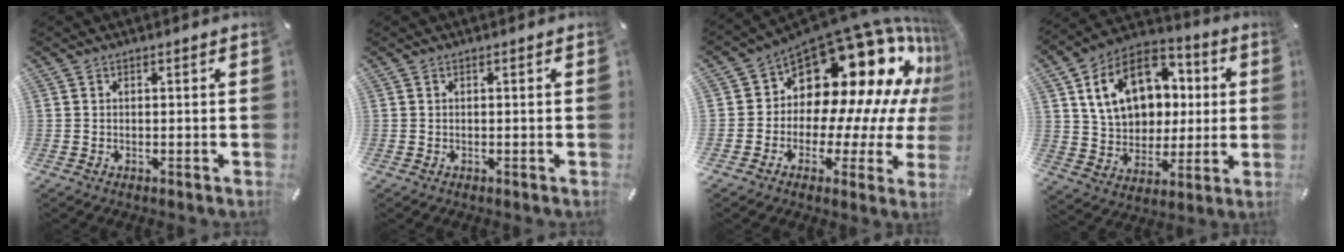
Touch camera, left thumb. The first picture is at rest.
{"total": 0.0}
{"total": 22.3, "force": [11.8, 12.5, 14.2], "torque": [-0.204, -0.126, 0.213]}
{"total": 17.7, "force": [4.9, 13.8, 10.0], "torque": [-0.186, -0.002, 0.098]}